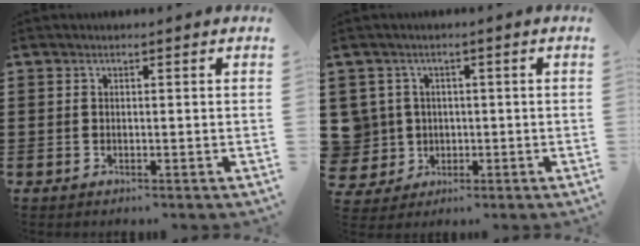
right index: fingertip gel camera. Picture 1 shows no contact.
{"total": 5.0, "force": [0.2, 5.0, 0.6], "torque": [-0.051, 0.009, 0.000]}